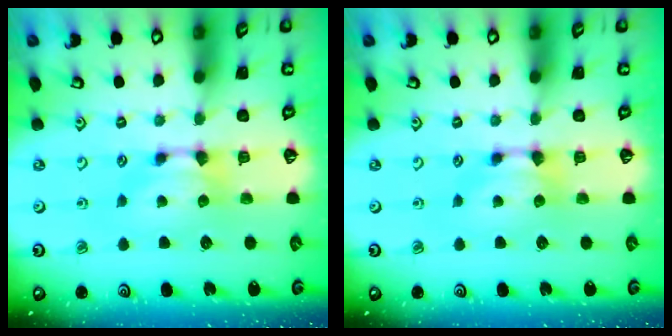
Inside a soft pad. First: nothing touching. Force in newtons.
{"total": 0.0}